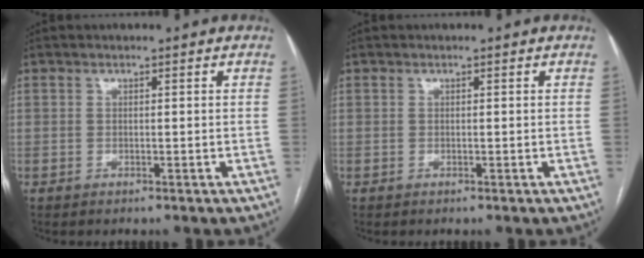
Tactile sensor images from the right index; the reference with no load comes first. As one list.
[{"total": 0.0}]